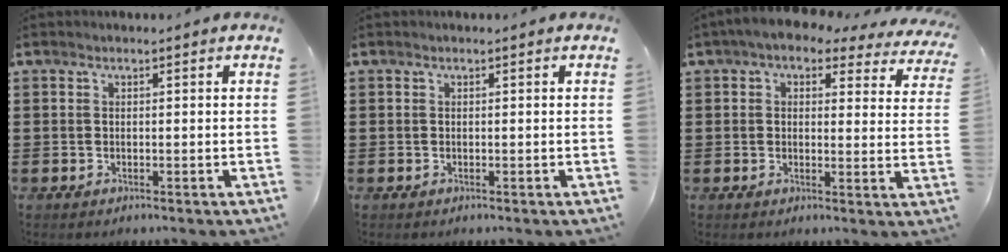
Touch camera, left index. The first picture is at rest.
{"total": 0.0}
{"total": 4.0, "force": [3.1, 1.4, 2.1], "torque": [-0.055, -0.012, 0.052]}